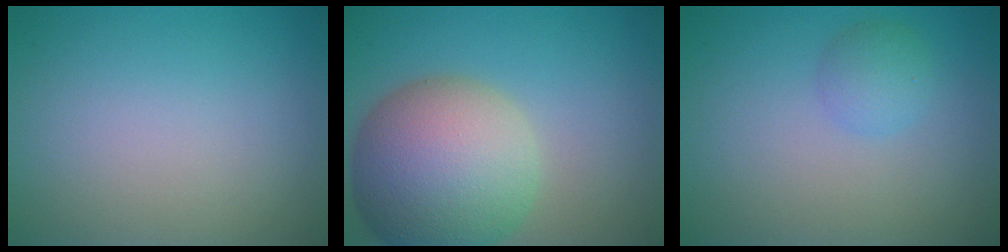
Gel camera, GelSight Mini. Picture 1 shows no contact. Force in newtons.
{"total": 11.7, "press": 11.7, "slide": 0.6}
{"total": 1.8, "press": 1.8, "slide": 0.1}